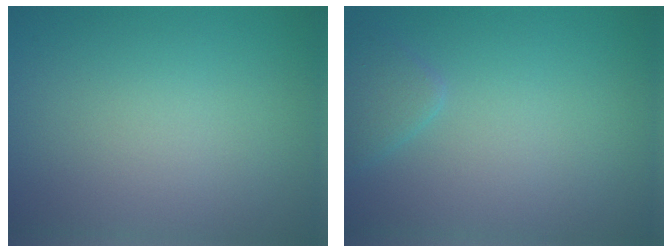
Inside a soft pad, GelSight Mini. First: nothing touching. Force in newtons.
{"total": 1.5, "press": 1.5, "slide": 0.1}